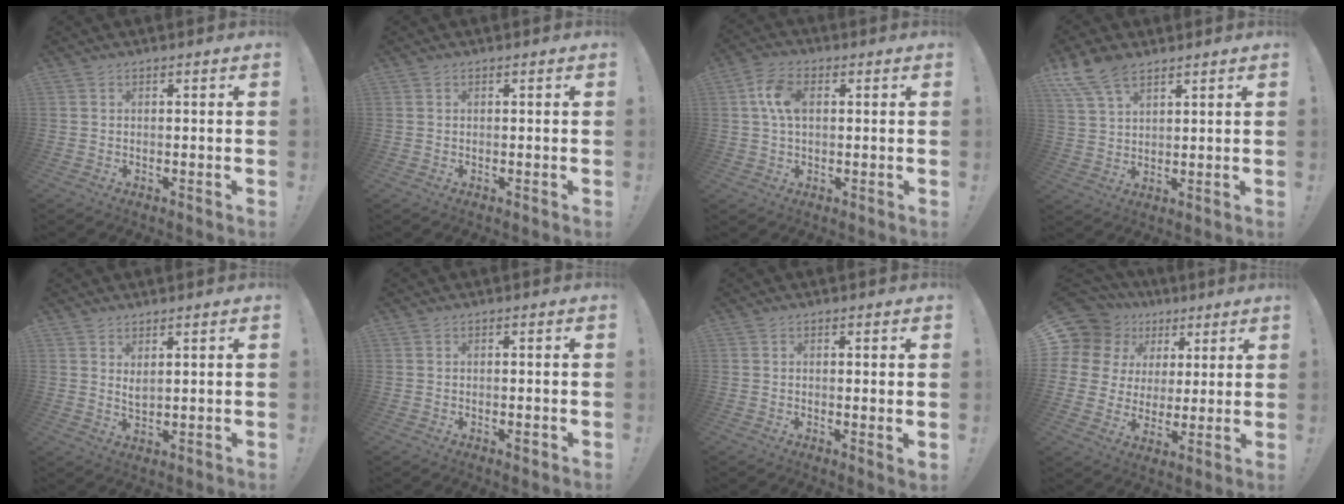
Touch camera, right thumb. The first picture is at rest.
{"total": 0.0}
{"total": 8.5, "force": [1.5, 5.5, 6.4], "torque": [-0.119, 0.009, 0.028]}
{"total": 9.6, "force": [6.6, 4.8, 5.1], "torque": [-0.094, -0.026, 0.131]}
{"total": 2.8, "force": [2.2, 0.6, 1.6], "torque": [-0.022, -0.016, 0.037]}
{"total": 1.2, "force": [-0.6, 0.1, 1.0], "torque": [-0.007, -0.002, -0.011]}
{"total": 1.9, "force": [0.6, -0.2, 1.8], "torque": [-0.015, -0.009, 0.008]}
{"total": 11.4, "force": [5.4, 9.1, 4.0], "torque": [-0.071, -0.035, 0.116]}